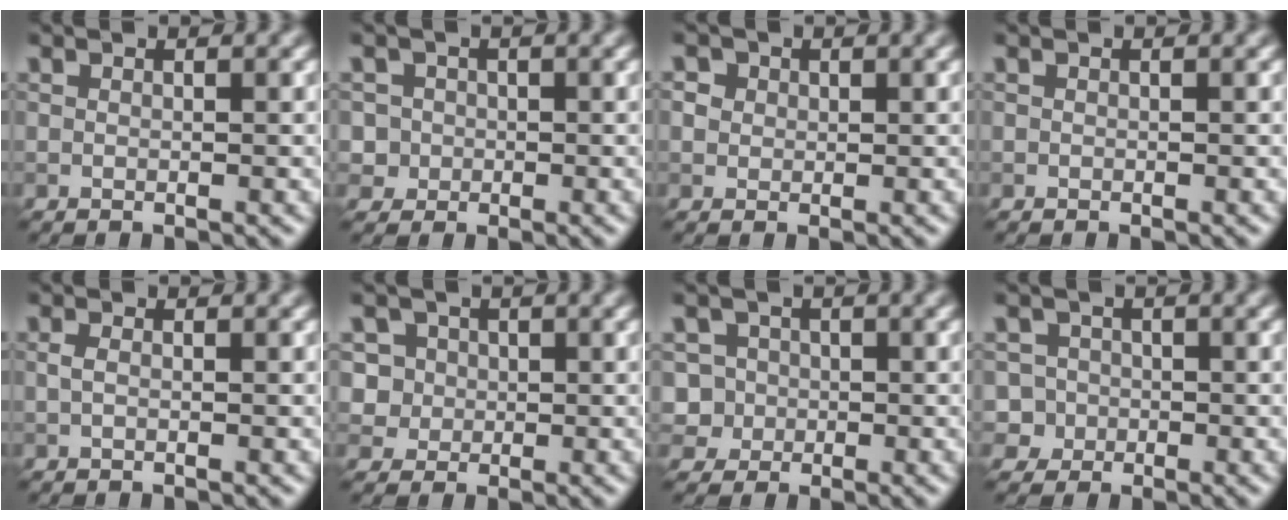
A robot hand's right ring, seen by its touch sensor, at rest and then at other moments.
{"total": 2.7, "force": [-0.1, 2.7, 0.4], "torque": [0.010, 0.013, -0.005]}
{"total": 2.4, "force": [1.1, 1.9, 0.9], "torque": [-0.021, 0.006, 0.014]}
{"total": 0.0}
{"total": 0.7, "force": [-0.1, 0.4, 0.7], "torque": [-0.018, 0.000, -0.002]}
{"total": 4.6, "force": [1.4, 4.1, 1.5], "torque": [-0.014, 0.020, 0.014]}
{"total": 4.0, "force": [-0.3, 3.9, 0.8], "torque": [0.005, 0.020, -0.019]}
{"total": 3.6, "force": [-0.8, 3.5, 0.4], "torque": [0.020, 0.013, -0.032]}